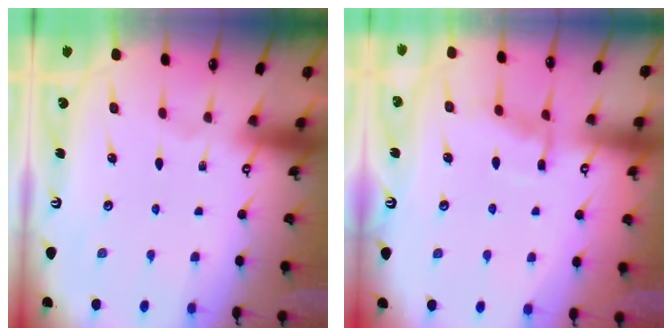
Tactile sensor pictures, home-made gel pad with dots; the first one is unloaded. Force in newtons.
{"total": 7.3, "press": 7.2, "slide": 0.7}